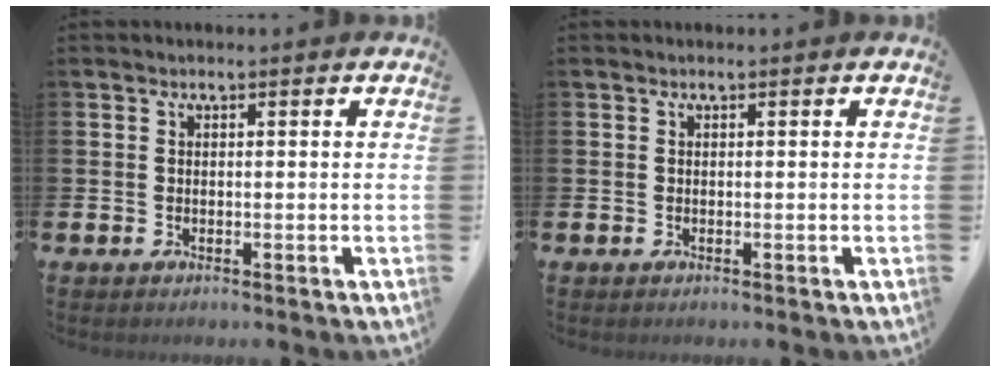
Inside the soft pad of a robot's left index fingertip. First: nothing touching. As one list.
[{"total": 0.0}]